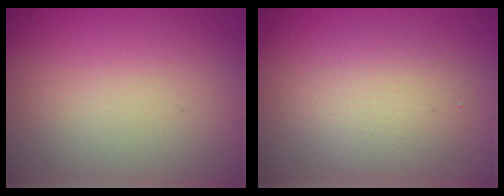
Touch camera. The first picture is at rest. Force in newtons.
{"total": 4.0, "press": 4.0, "slide": 0.2}